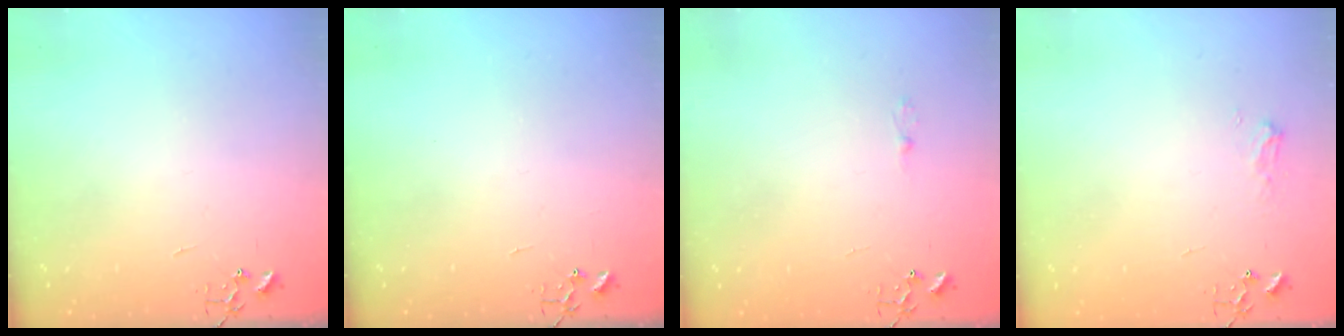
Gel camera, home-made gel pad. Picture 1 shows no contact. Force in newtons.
{"total": 0.0}
{"total": 2.5, "press": 2.5, "slide": 0.3}
{"total": 6.0, "press": 6.0, "slide": 0.7}